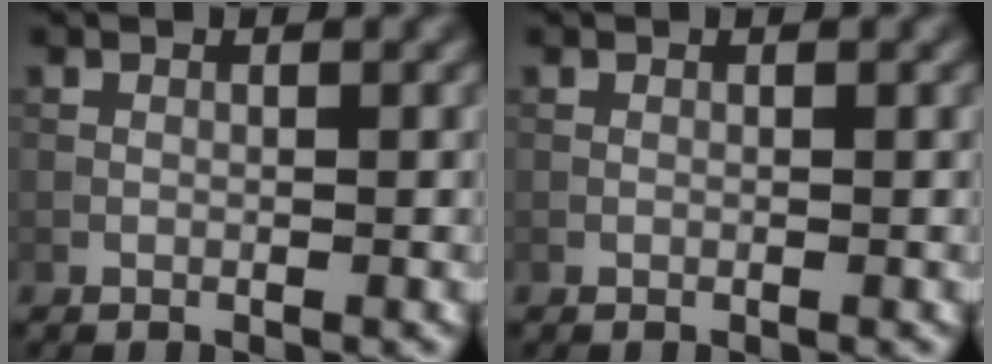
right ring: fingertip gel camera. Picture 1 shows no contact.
{"total": 0.0}